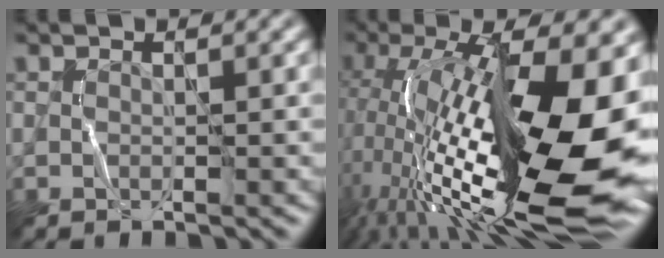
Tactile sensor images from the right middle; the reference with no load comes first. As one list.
[{"total": 17.4, "force": [-1.3, 6.6, 16.0], "torque": [-0.275, 0.009, -0.020]}]